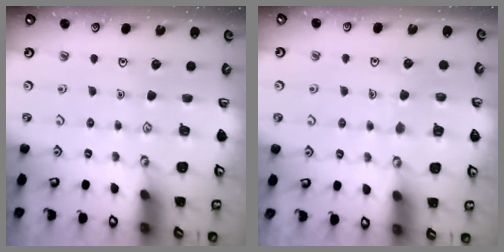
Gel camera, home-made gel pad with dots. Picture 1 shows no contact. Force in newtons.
{"total": 4.3, "press": 4.2, "slide": 0.4}